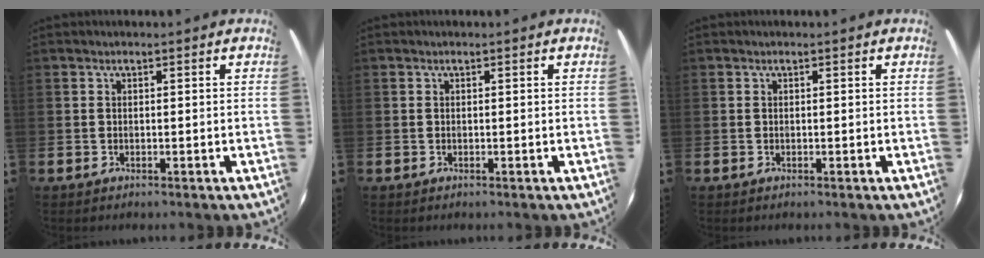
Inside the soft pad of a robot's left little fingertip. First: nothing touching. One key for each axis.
{"total": 0.0}
{"total": 0.0}